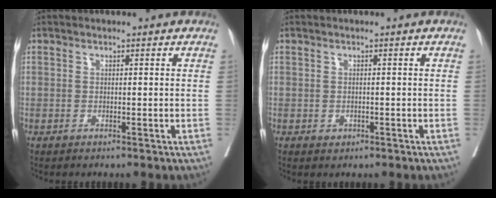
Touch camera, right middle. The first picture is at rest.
{"total": 1.0, "force": [-0.4, 0.8, 0.5], "torque": [-0.006, 0.003, 0.000]}